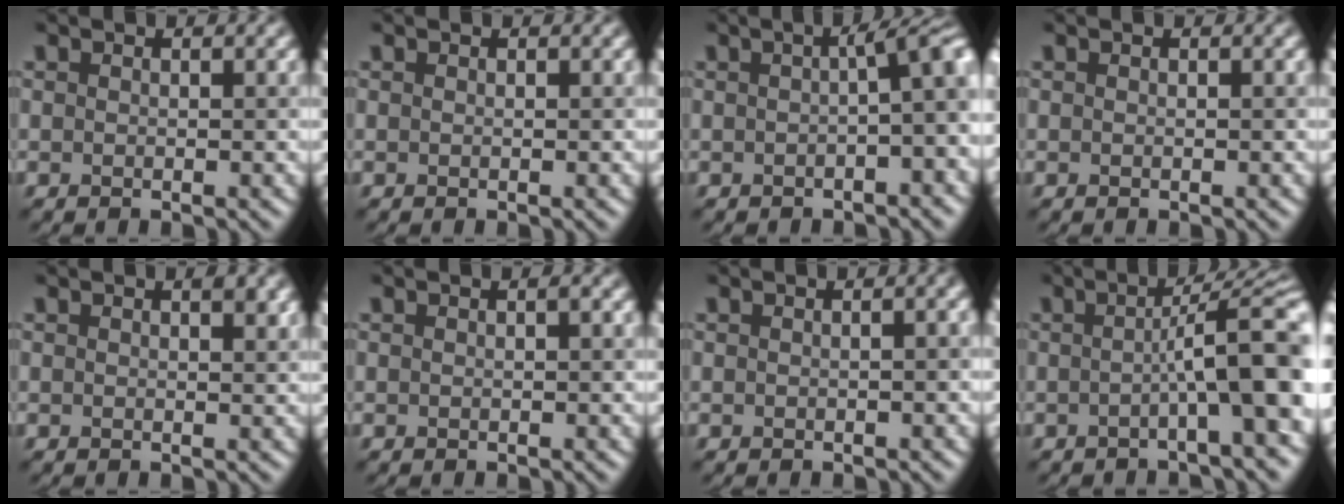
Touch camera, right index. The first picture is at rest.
{"total": 0.0}
{"total": 5.6, "force": [-0.1, 1.4, 5.4], "torque": [-0.044, 0.020, 0.003]}
{"total": 0.0}
{"total": 0.7, "force": [0.5, -0.1, 0.4], "torque": [-0.009, 0.002, 0.010]}
{"total": 0.0}
{"total": 3.7, "force": [0.7, 2.0, 3.0], "torque": [0.006, 0.028, -0.025]}
{"total": 7.7, "force": [-0.8, 1.1, 7.6], "torque": [-0.095, 0.024, -0.018]}